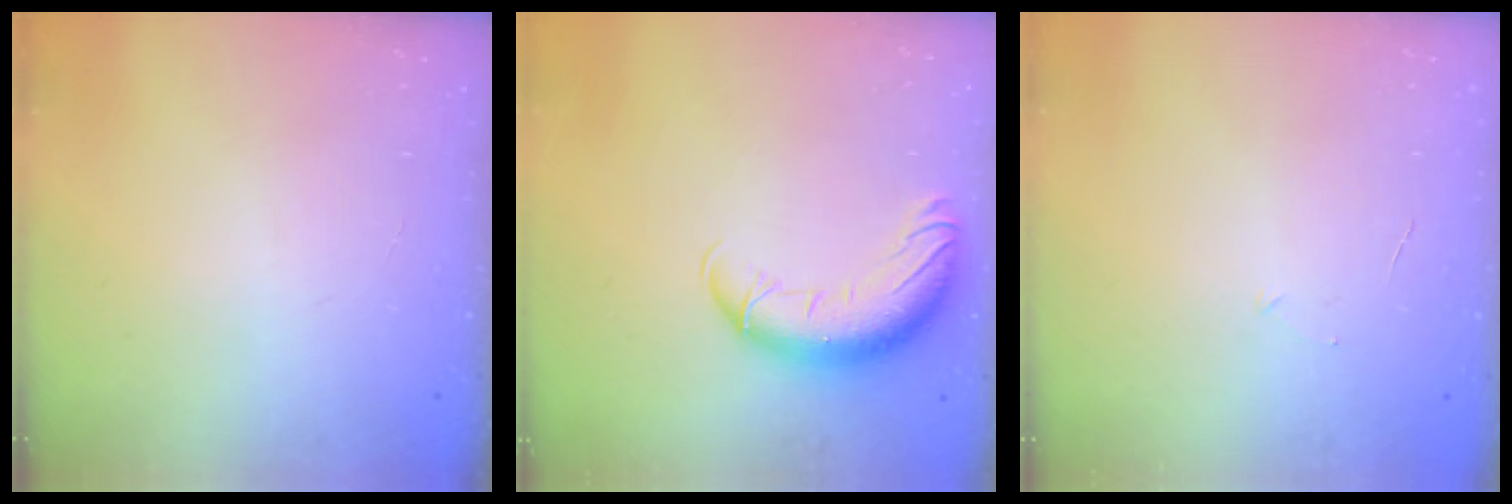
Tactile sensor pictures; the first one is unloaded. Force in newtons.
{"total": 13.6, "press": 13.1, "slide": 3.6}
{"total": 2.5, "press": 2.3, "slide": 0.8}